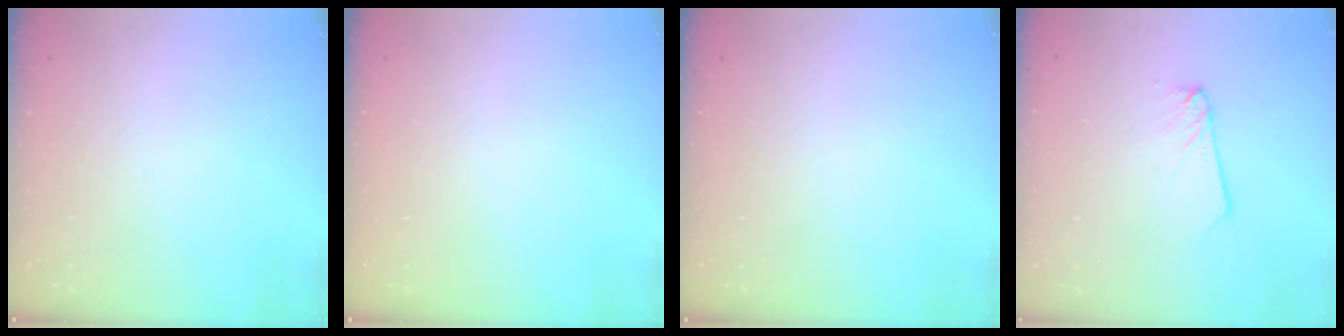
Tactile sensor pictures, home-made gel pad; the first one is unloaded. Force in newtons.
{"total": 0.0}
{"total": 0.0}
{"total": 2.7, "press": 2.7, "slide": 0.3}